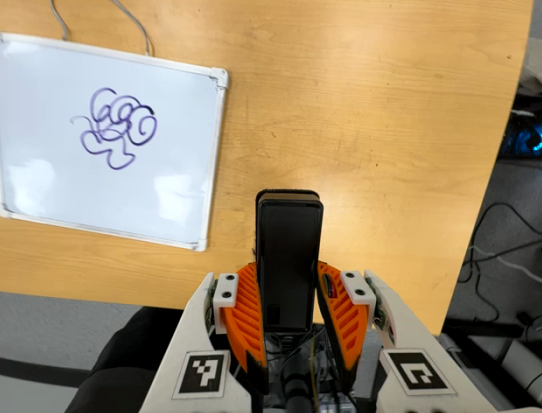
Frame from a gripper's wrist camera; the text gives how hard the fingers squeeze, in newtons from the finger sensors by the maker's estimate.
{"total": 5.6, "left": 3.5, "right": 7.7}